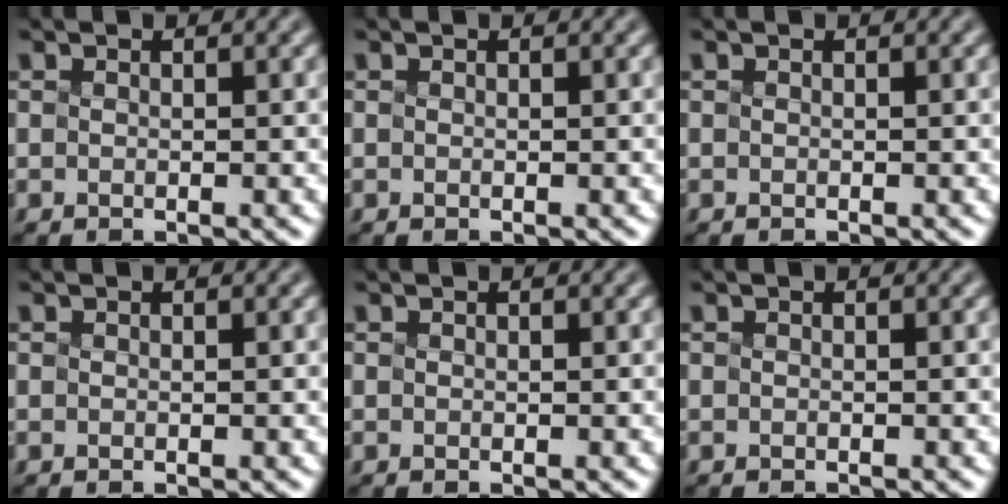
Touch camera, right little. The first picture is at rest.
{"total": 0.0}
{"total": 0.0}
{"total": 0.0}
{"total": 0.0}
{"total": 0.6, "force": [-0.6, -0.1, 0.1], "torque": [-0.002, -0.002, -0.007]}